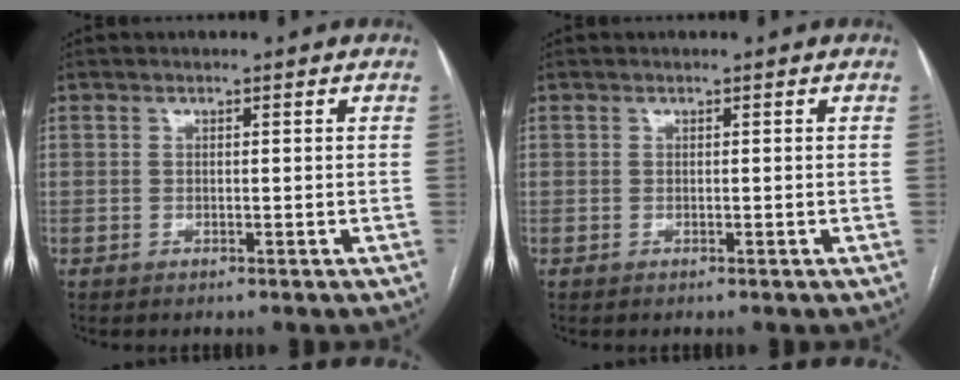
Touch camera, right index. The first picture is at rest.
{"total": 0.0}